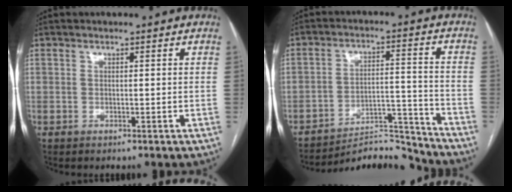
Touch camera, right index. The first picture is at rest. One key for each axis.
{"total": 10.7, "fx": -10.7, "fy": 1.0, "fz": -0.3, "tx": 0.017, "ty": 0.042, "tz": -0.168}